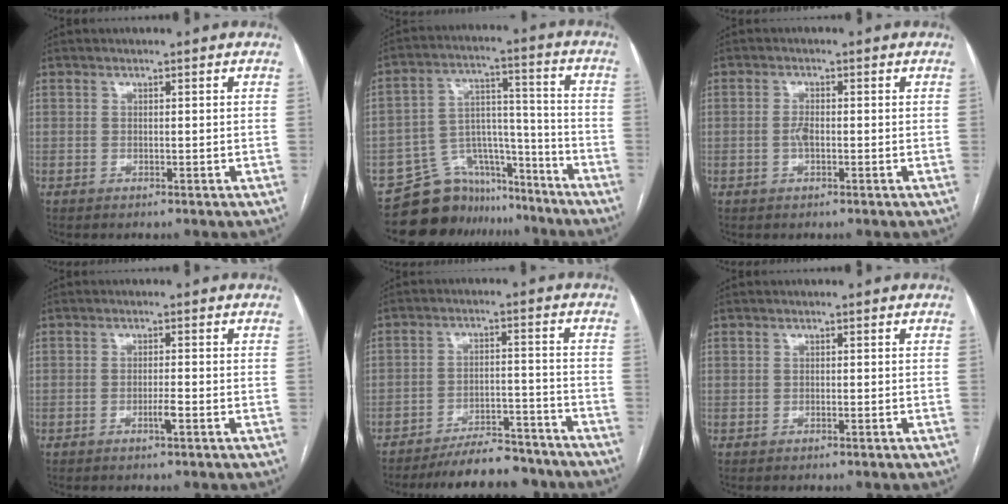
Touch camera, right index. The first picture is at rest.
{"total": 12.4, "force": [-10.8, 6.0, 0.8], "torque": [-0.002, 0.072, -0.175]}
{"total": 1.8, "force": [-0.3, 0.6, 1.6], "torque": [-0.033, 0.004, -0.005]}
{"total": 1.9, "force": [-0.9, 0.0, 1.7], "torque": [-0.030, 0.000, -0.014]}
{"total": 12.9, "force": [-11.8, 3.5, 3.8], "torque": [-0.038, 0.021, -0.167]}
{"total": 0.0}